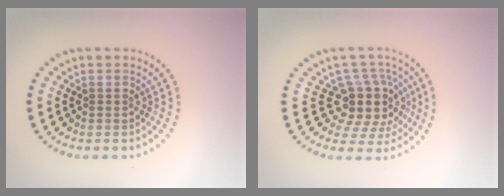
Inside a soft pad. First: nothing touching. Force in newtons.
{"total": 4.8, "press": 3.9, "slide": 2.8}